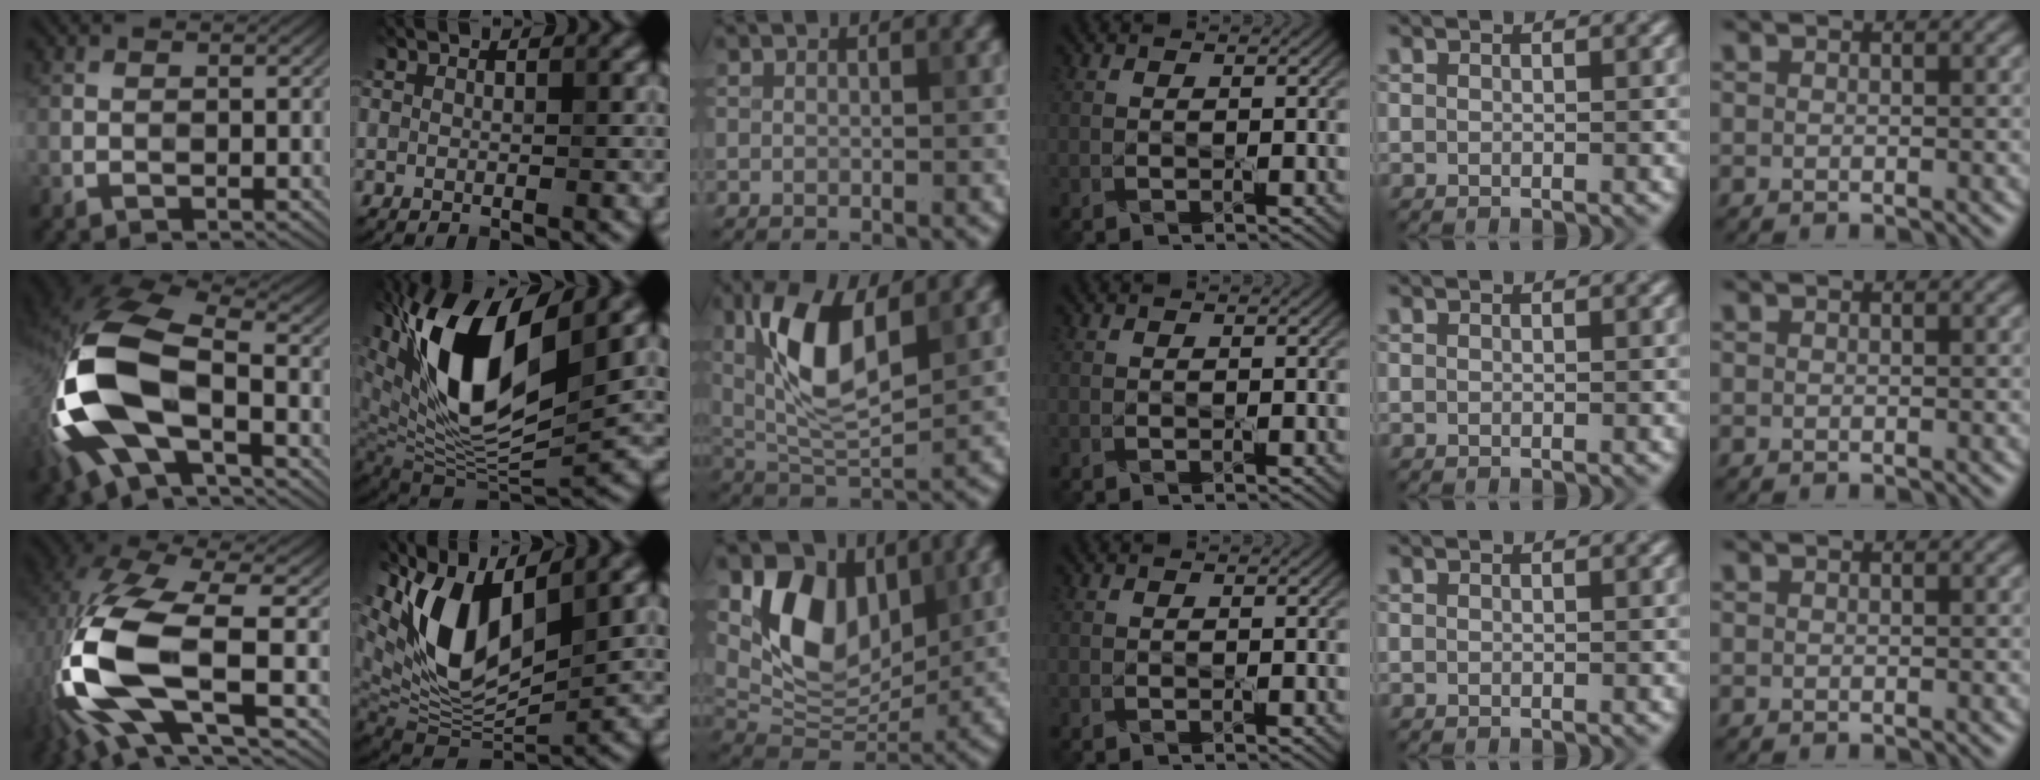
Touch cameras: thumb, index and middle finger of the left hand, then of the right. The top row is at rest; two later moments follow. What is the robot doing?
{"motion": "lift_and_place", "object": "knife"}